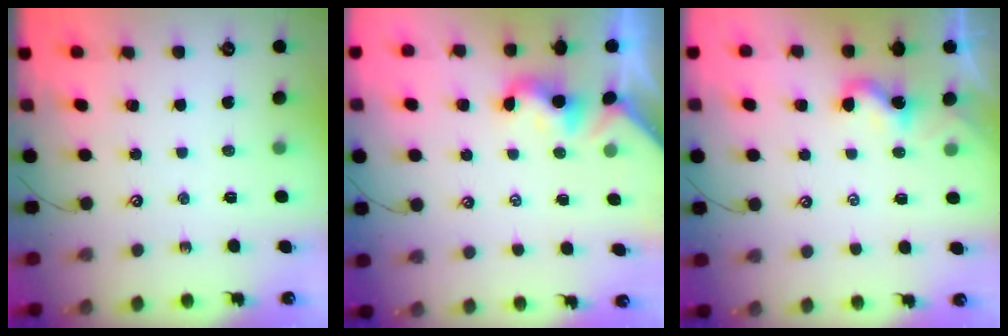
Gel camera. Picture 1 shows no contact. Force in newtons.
{"total": 2.1, "press": 2.1, "slide": 0.5}
{"total": 1.1, "press": 1.1, "slide": 0.3}